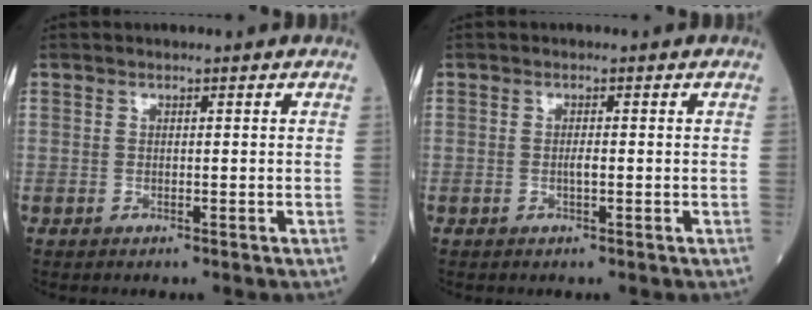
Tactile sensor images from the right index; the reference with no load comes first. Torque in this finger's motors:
{"motor_torque": [0.12, -0.01, 0.10, 0.01]}